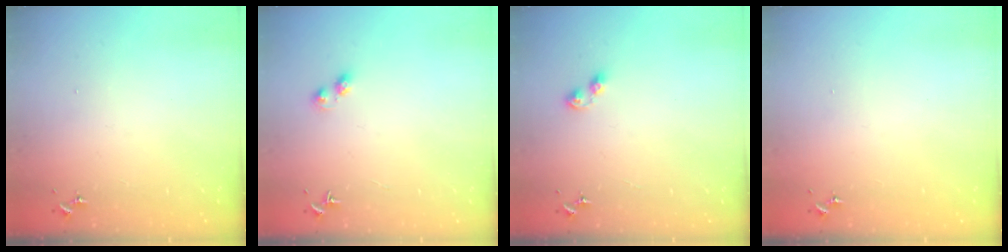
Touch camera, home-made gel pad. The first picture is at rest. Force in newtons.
{"total": 3.8, "press": 3.8, "slide": 0.5}
{"total": 3.6, "press": 3.6, "slide": 0.6}
{"total": 0.0}